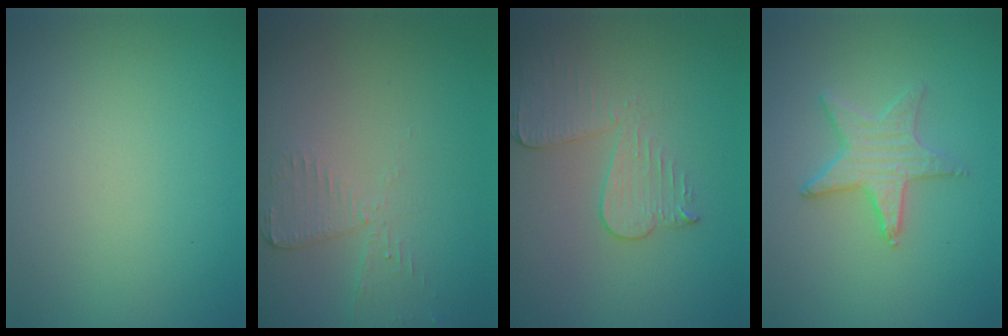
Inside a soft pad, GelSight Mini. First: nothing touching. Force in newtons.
{"total": 2.4, "press": 2.4, "slide": 0.2}
{"total": 3.3, "press": 2.9, "slide": 1.4}
{"total": 3.0, "press": 3.0, "slide": 0.1}